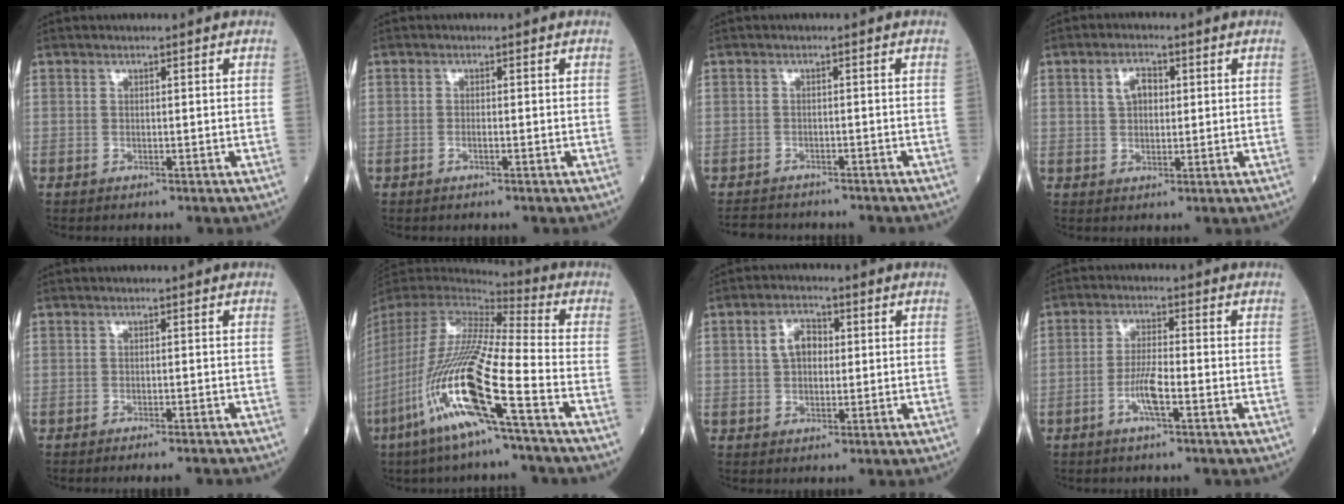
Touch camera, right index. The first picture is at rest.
{"total": 1.0, "force": [-0.4, 0.0, 0.9], "torque": [-0.019, 0.000, -0.009]}
{"total": 6.3, "force": [-5.9, 1.9, 1.3], "torque": [-0.017, -0.006, -0.085]}
{"total": 3.7, "force": [1.0, 2.3, 2.7], "torque": [-0.046, 0.008, 0.018]}
{"total": 4.2, "force": [-3.9, -0.1, 1.6], "torque": [-0.014, -0.008, -0.053]}
{"total": 20.4, "force": [-8.9, 0.6, 18.4], "torque": [-0.407, -0.048, -0.182]}
{"total": 4.5, "force": [0.8, 3.0, 3.2], "torque": [-0.059, 0.013, 0.013]}
{"total": 6.3, "force": [-2.5, 0.8, 5.7], "torque": [-0.113, -0.001, -0.051]}